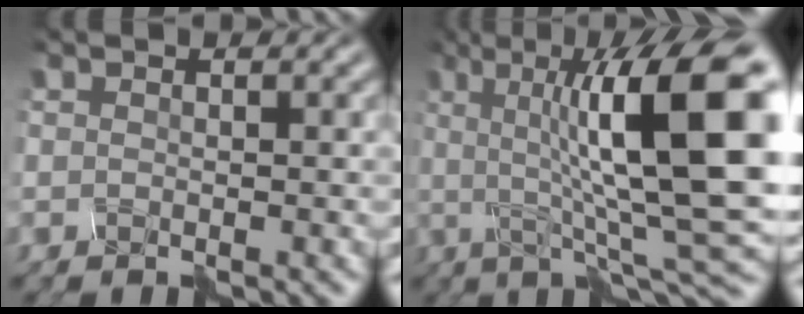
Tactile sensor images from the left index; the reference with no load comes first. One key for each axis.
{"total": 13.6, "fx": 1.9, "fy": 3.2, "fz": 13.1, "tx": -0.204, "ty": 0.003, "tz": 0.052}